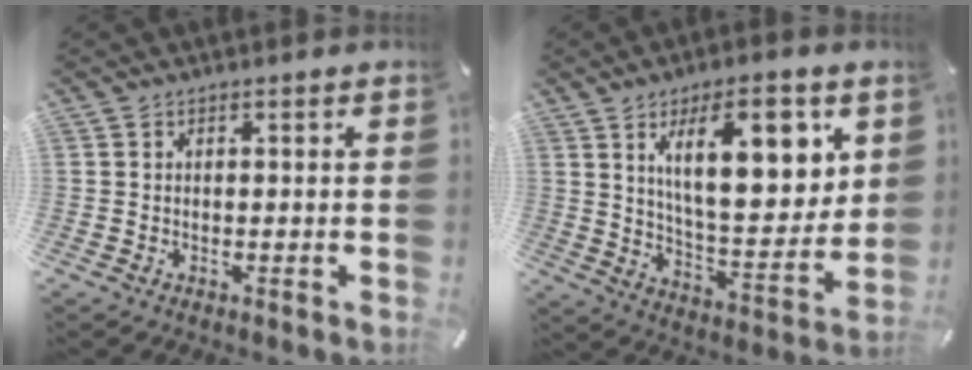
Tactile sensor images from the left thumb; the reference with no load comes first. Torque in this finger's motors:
{"motor_torque": [2.64, 2.37, 1.52, -1.25, 0.41]}